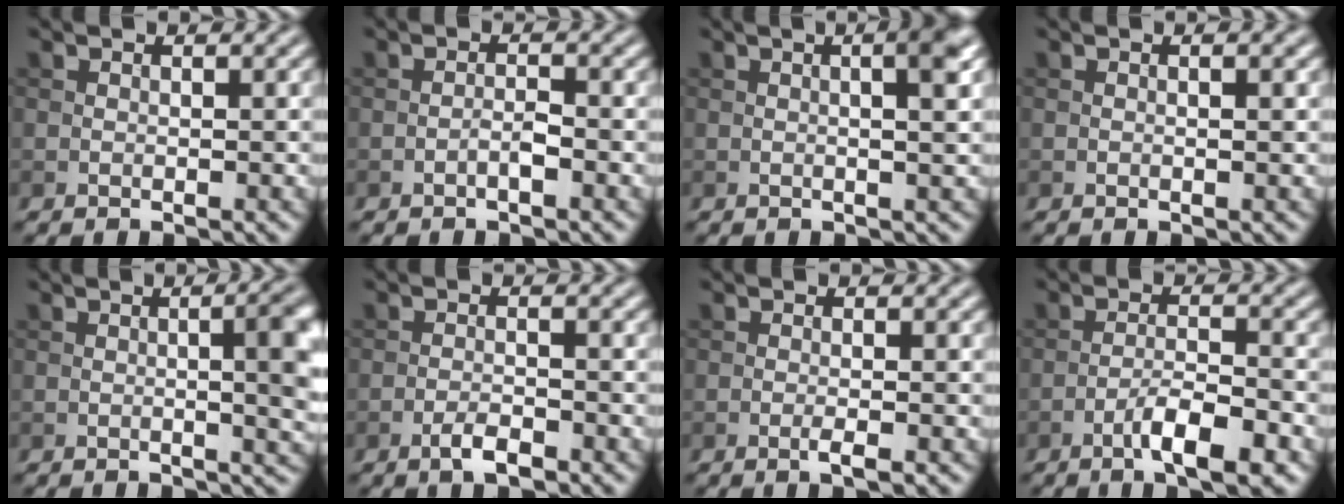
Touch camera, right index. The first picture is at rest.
{"total": 1.2, "force": [-0.7, 0.2, 1.0], "torque": [-0.017, 0.005, -0.014]}
{"total": 5.0, "force": [0.9, 1.8, 4.6], "torque": [-0.035, 0.025, -0.007]}
{"total": 0.8, "force": [0.0, 0.1, 0.8], "torque": [-0.014, -0.002, -0.002]}
{"total": 7.9, "force": [0.1, 2.8, 7.4], "torque": [-0.064, 0.008, -0.002]}
{"total": 2.2, "force": [-1.4, 0.5, 1.6], "torque": [-0.030, 0.002, -0.029]}
{"total": 1.5, "force": [-0.6, 0.2, 1.4], "torque": [-0.020, 0.000, -0.014]}
{"total": 4.7, "force": [-2.7, 1.0, 3.7], "torque": [-0.066, 0.006, -0.047]}